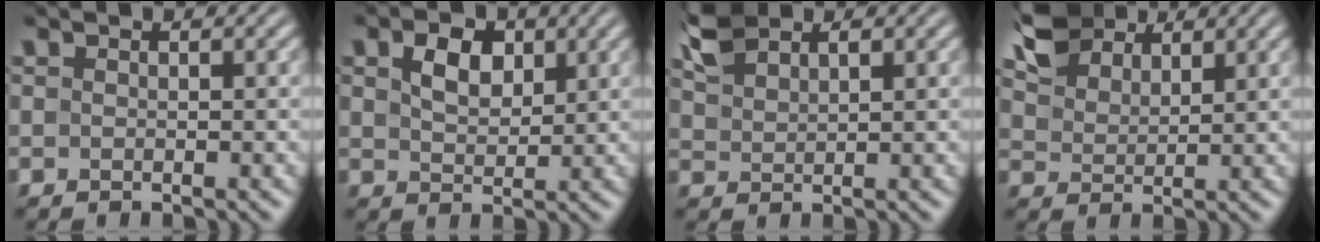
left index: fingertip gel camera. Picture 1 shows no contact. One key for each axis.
{"total": 3.4, "fx": 1.5, "fy": 2.2, "fz": 2.2, "tx": -0.046, "ty": 0.003, "tz": 0.025}
{"total": 3.2, "fx": 2.4, "fy": 1.4, "fz": 1.6, "tx": -0.042, "ty": 0.008, "tz": 0.053}
{"total": 5.0, "fx": 3.9, "fy": 2.6, "fz": 1.9, "tx": -0.053, "ty": 0.013, "tz": 0.075}